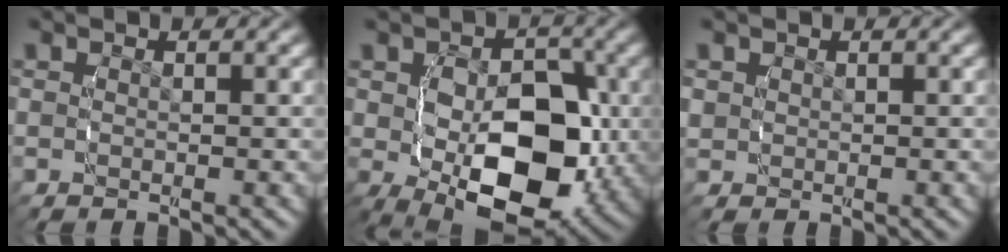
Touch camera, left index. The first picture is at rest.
{"total": 9.9, "force": [-2.4, 5.7, 7.7], "torque": [-0.128, -0.030, -0.027]}
{"total": 1.2, "force": [0.4, 1.2, 0.2], "torque": [-0.012, -0.006, 0.013]}